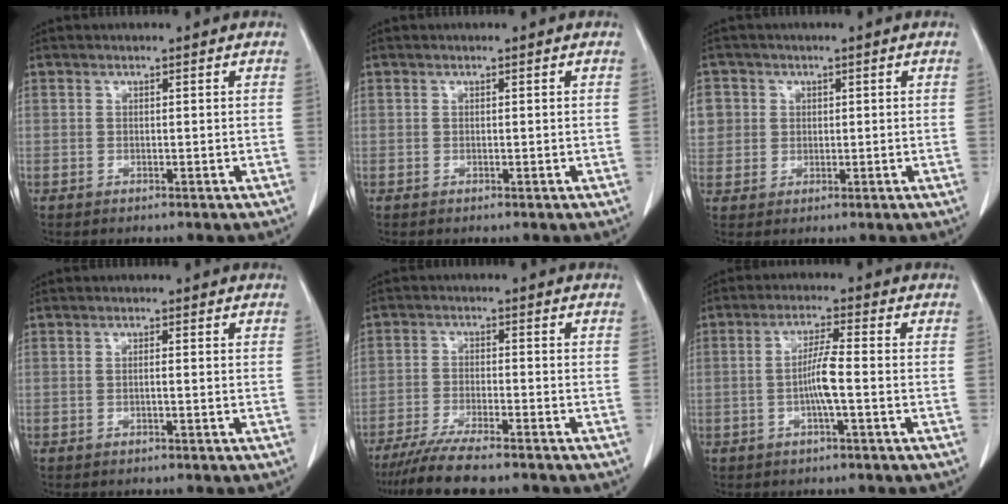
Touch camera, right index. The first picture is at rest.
{"total": 0.0}
{"total": 6.6, "force": [1.7, 6.2, 1.2], "torque": [-0.033, 0.020, 0.042]}
{"total": 0.6, "force": [0.0, 0.0, 0.6], "torque": [-0.008, 0.003, 0.002]}
{"total": 9.2, "force": [-7.7, 0.8, 4.9], "torque": [-0.081, -0.023, -0.127]}
{"total": 4.6, "force": [-0.9, 0.0, 4.6], "torque": [-0.090, 0.005, -0.016]}